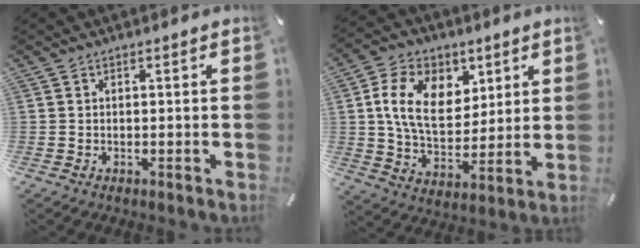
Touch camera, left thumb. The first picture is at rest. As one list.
[{"total": 14.2, "force": [4.9, 10.1, 8.7], "torque": [-0.156, 0.002, 0.092]}]